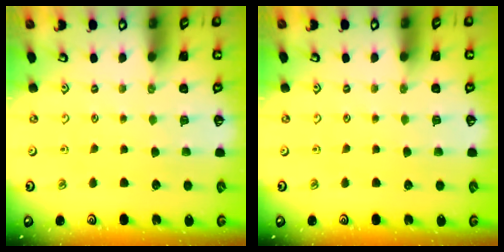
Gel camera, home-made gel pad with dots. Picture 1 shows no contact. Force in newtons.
{"total": 0.0}